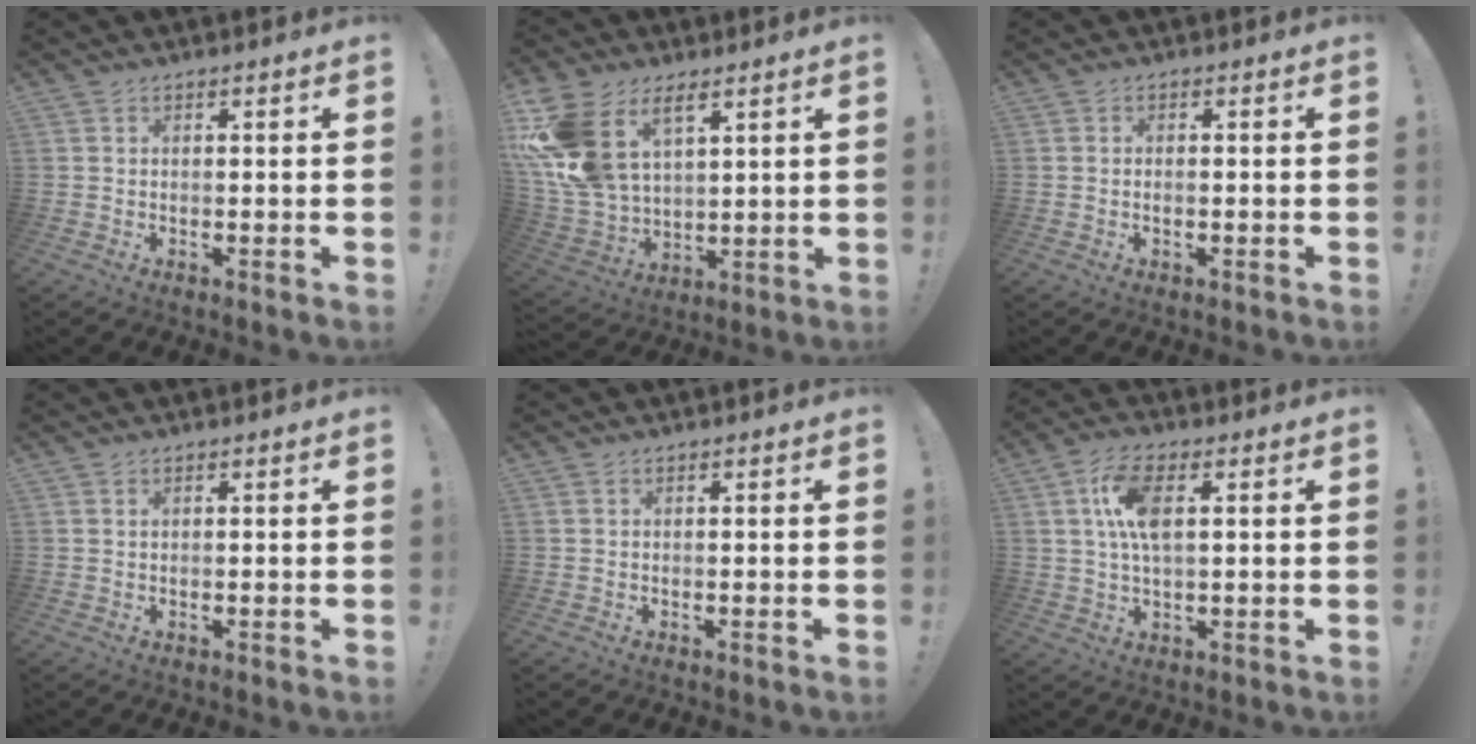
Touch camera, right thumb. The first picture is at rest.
{"total": 16.7, "force": [8.2, 10.6, 9.9], "torque": [-0.217, -0.046, 0.156]}
{"total": 0.7, "force": [-0.1, 0.3, 0.6], "torque": [-0.011, 0.001, -0.002]}
{"total": 0.0}
{"total": 0.0}
{"total": 10.0, "force": [2.4, 4.5, 8.7], "torque": [-0.160, -0.002, 0.041]}